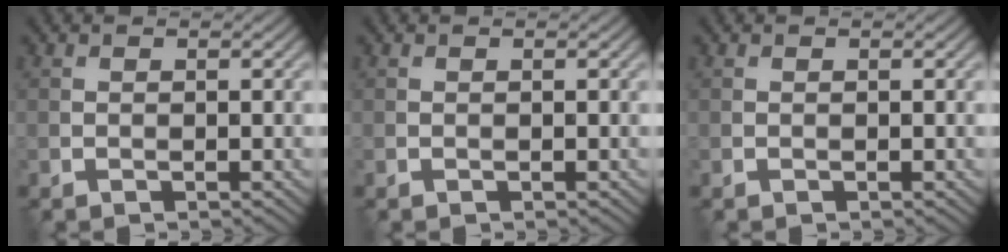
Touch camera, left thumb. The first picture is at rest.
{"total": 0.0}
{"total": 0.0}